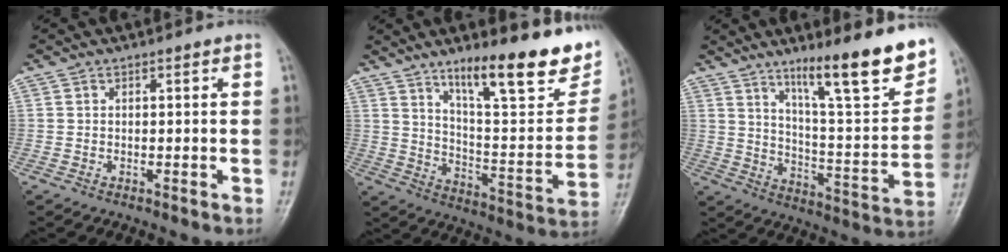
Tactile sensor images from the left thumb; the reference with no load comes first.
{"total": 23.1, "force": [14.9, 5.8, 16.6], "torque": [-0.199, -0.070, 0.235]}
{"total": 19.2, "force": [12.6, 3.1, 14.2], "torque": [-0.177, -0.071, 0.200]}